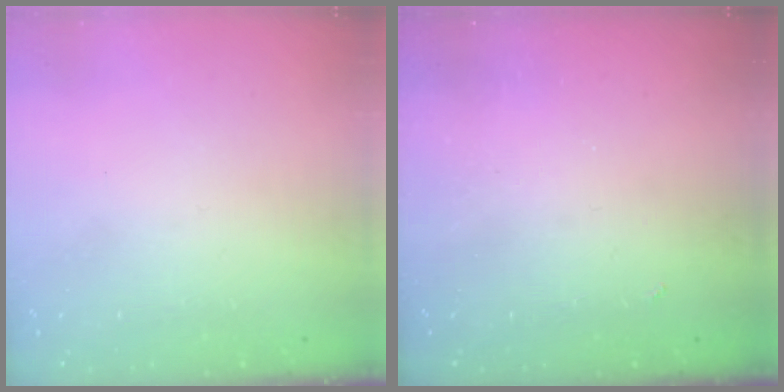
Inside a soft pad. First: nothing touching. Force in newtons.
{"total": 1.9, "press": 1.8, "slide": 0.4}